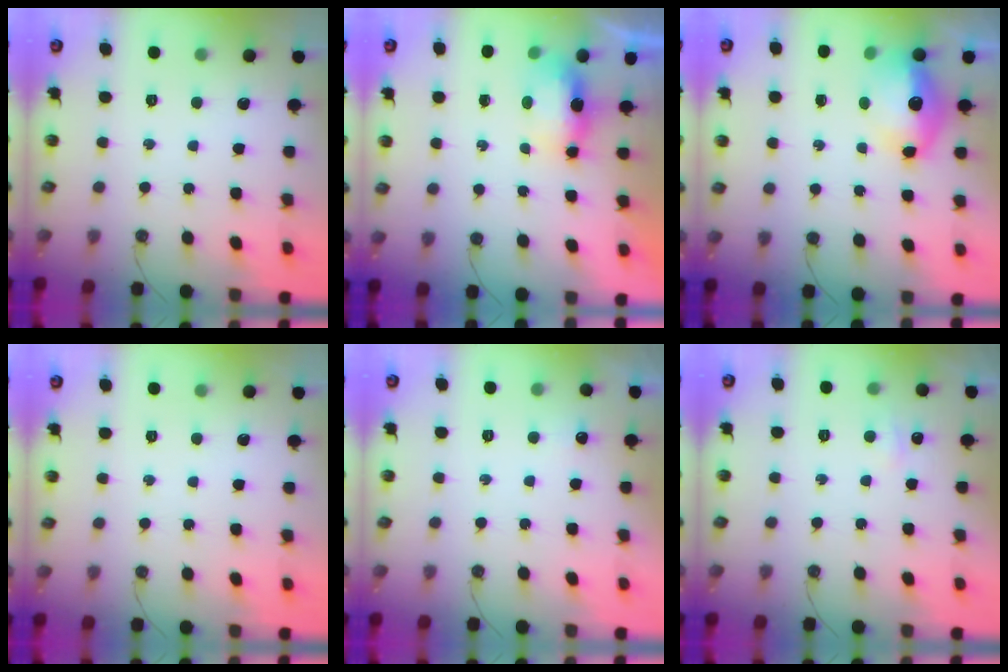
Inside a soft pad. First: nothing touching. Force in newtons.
{"total": 14.3, "press": 8.2, "slide": 11.7}
{"total": 12.8, "press": 12.7, "slide": 1.3}
{"total": 0.0}
{"total": 3.8, "press": 3.8, "slide": 0.6}
{"total": 3.6, "press": 3.5, "slide": 0.5}